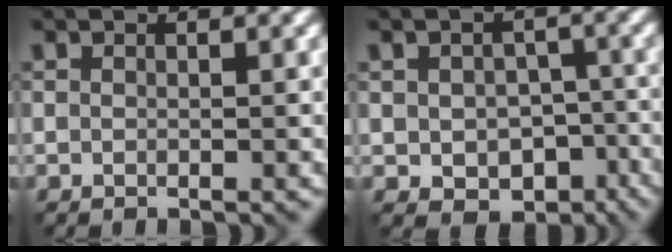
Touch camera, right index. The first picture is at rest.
{"total": 4.4, "force": [-1.5, 3.4, 2.4], "torque": [-0.042, -0.010, -0.011]}